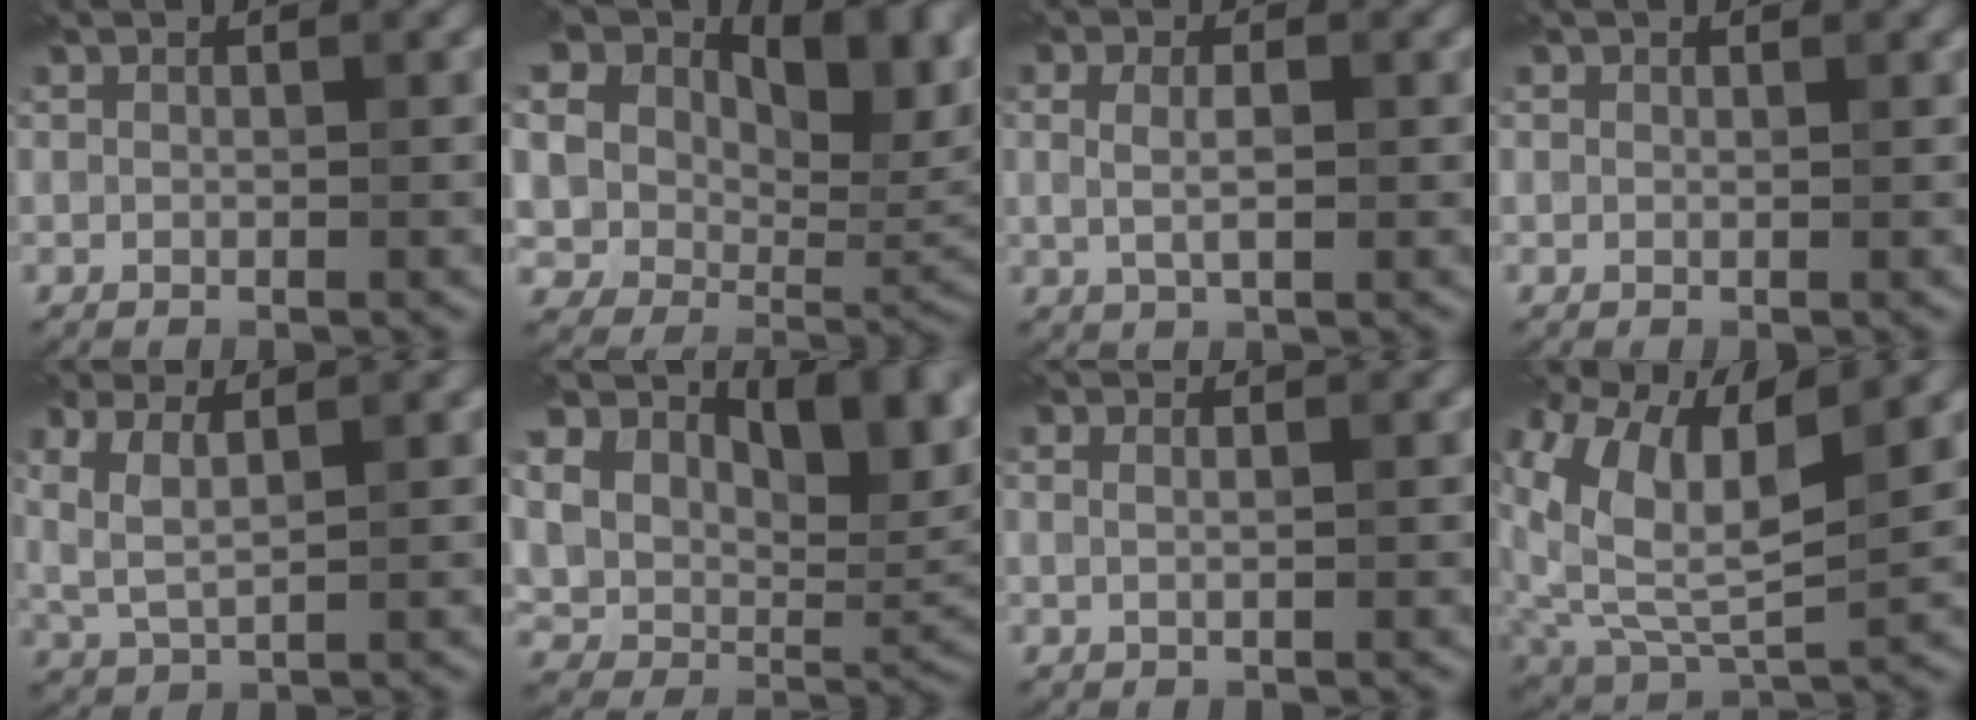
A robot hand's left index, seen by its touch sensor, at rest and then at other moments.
{"total": 20.3, "force": [9.1, 12.3, 13.3], "torque": [-0.258, 0.054, 0.174]}
{"total": 2.2, "force": [0.2, 0.8, 2.1], "torque": [-0.047, 0.000, 0.006]}
{"total": 0.0}
{"total": 2.8, "force": [1.2, 0.8, 2.4], "torque": [-0.066, 0.002, 0.029]}
{"total": 12.4, "force": [5.4, 7.3, 8.4], "torque": [-0.150, 0.006, 0.107]}
{"total": 0.6, "force": [0.3, -0.1, 0.6], "torque": [-0.013, -0.005, 0.008]}
{"total": 9.1, "force": [4.0, 4.0, 7.2], "torque": [-0.171, 0.011, 0.078]}